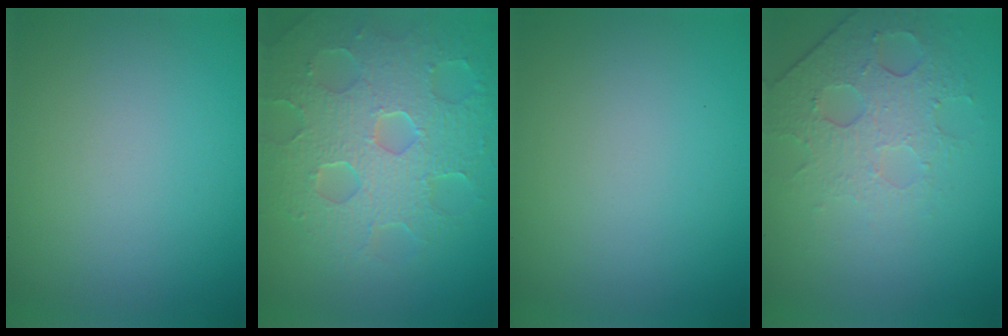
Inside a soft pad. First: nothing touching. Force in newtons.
{"total": 8.3, "press": 5.9, "slide": 5.9}
{"total": 0.0}
{"total": 4.9, "press": 3.1, "slide": 3.7}